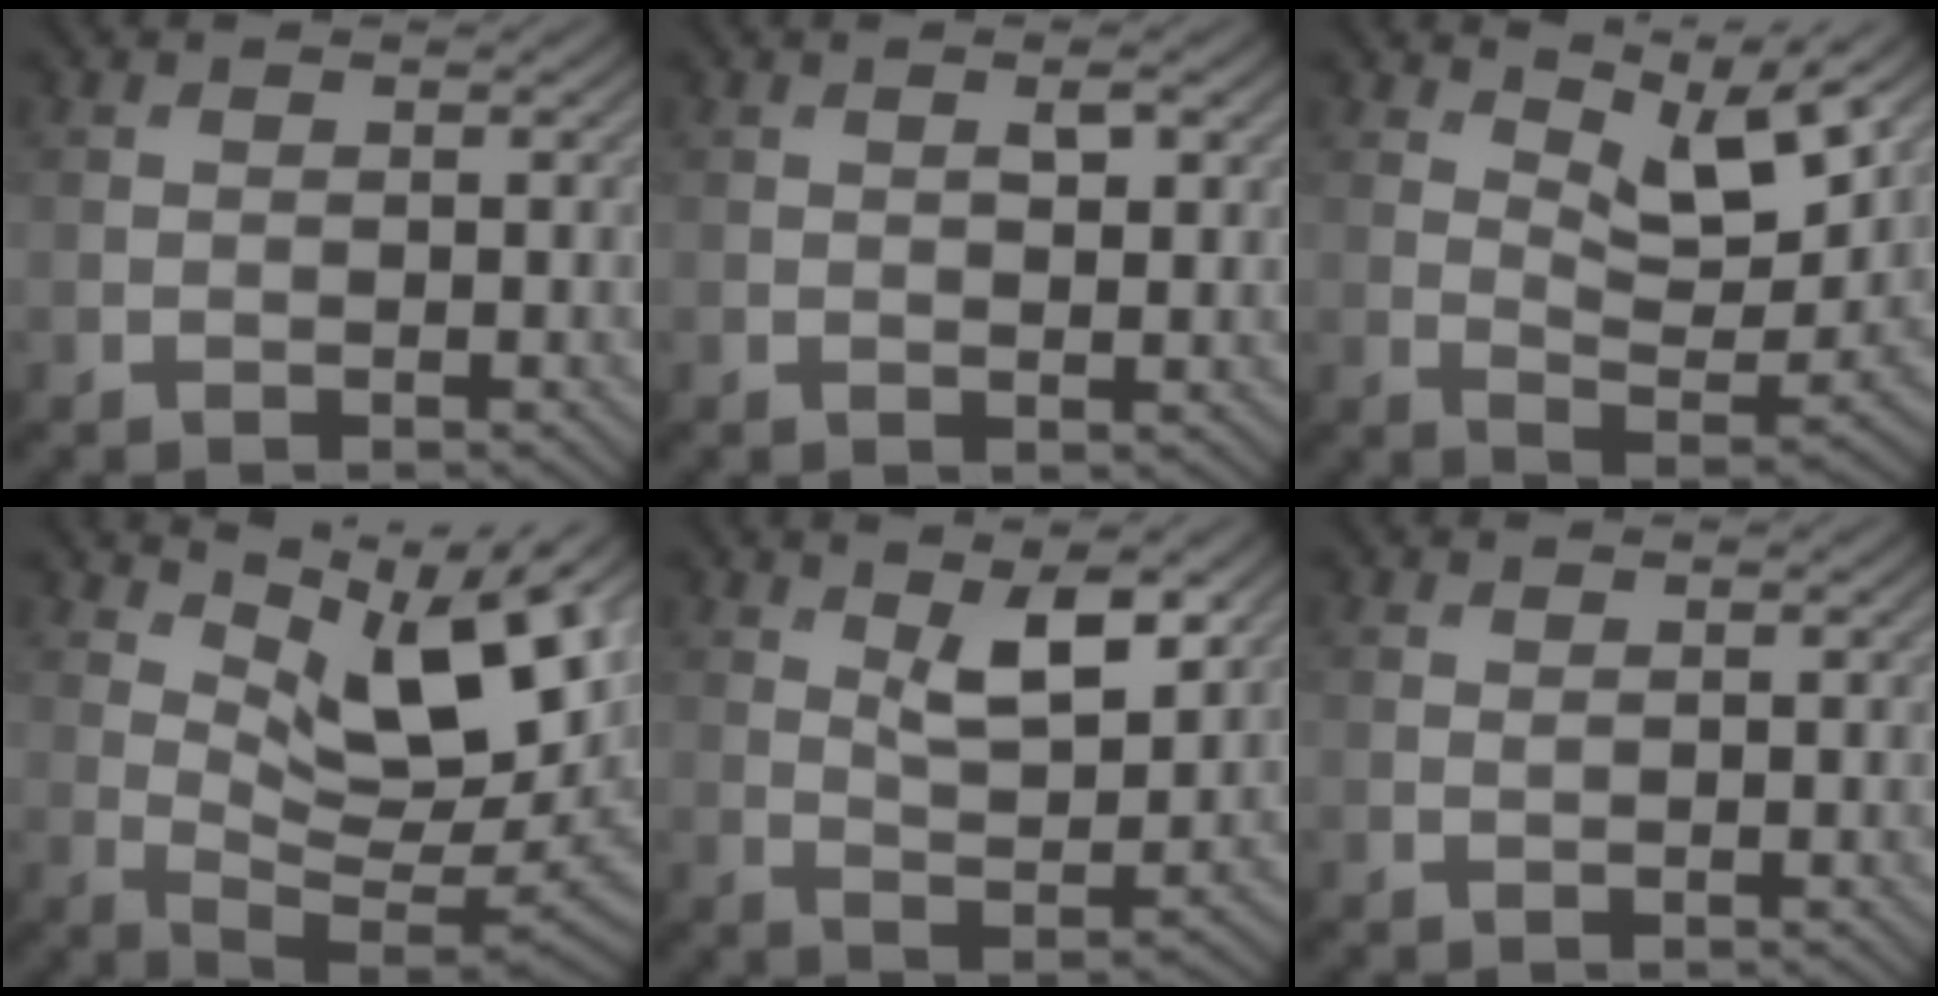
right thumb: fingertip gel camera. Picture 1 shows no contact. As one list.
[{"total": 1.9, "force": [0.7, 0.7, 1.6], "torque": [-0.027, -0.004, 0.015]}, {"total": 9.6, "force": [6.6, 2.8, 6.5], "torque": [-0.122, -0.013, 0.113]}, {"total": 13.0, "force": [6.1, 4.4, 10.6], "torque": [-0.188, -0.002, 0.121]}, {"total": 7.0, "force": [3.6, 2.7, 5.3], "torque": [-0.086, -0.016, 0.068]}, {"total": 0.0}]